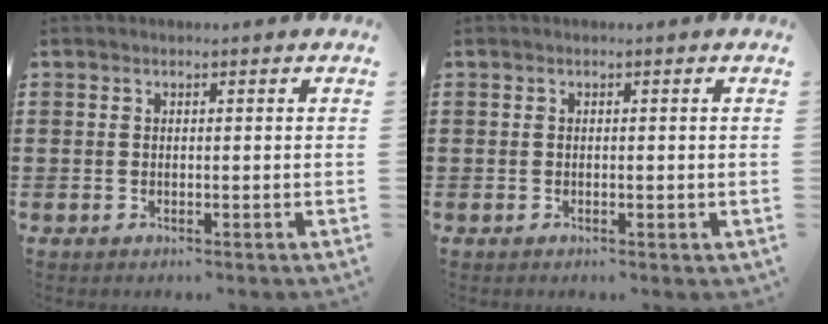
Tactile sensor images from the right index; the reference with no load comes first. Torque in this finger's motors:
{"motor_torque": [0.25, -0.24, 0.09, 0.00]}